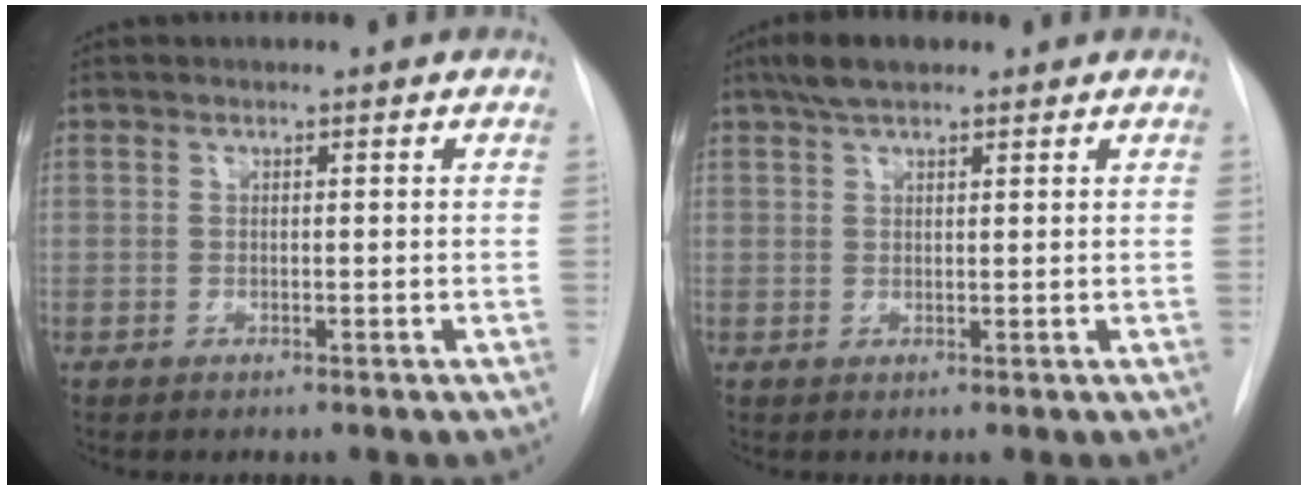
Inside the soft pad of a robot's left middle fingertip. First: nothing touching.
{"total": 4.3, "force": [3.2, 1.5, 2.6], "torque": [-0.055, 0.016, 0.056]}